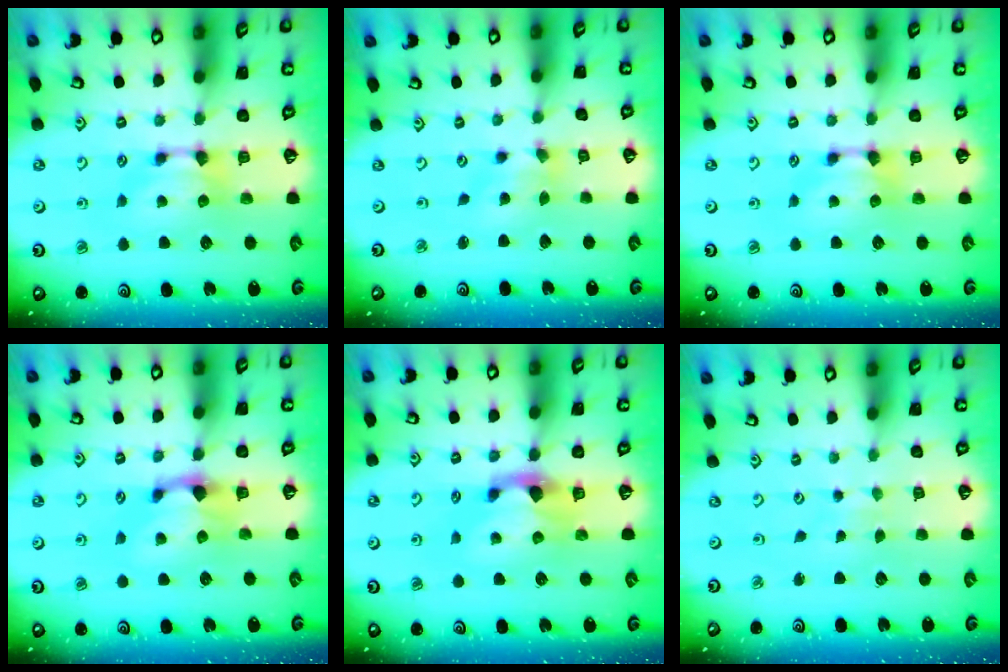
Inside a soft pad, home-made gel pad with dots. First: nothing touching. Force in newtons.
{"total": 1.5, "press": 0.7, "slide": 1.3}
{"total": 0.0}
{"total": 1.2, "press": 0.4, "slide": 1.2}
{"total": 2.1, "press": 1.7, "slide": 1.2}
{"total": 5.1, "press": 5.1, "slide": 0.2}